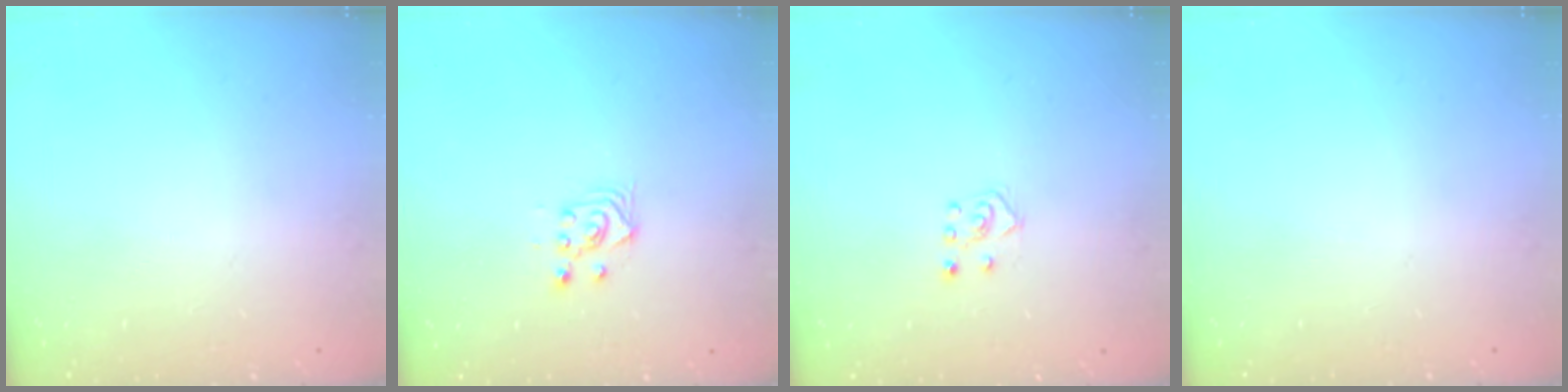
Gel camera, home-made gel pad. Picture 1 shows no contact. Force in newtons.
{"total": 3.6, "press": 3.5, "slide": 0.9}
{"total": 4.1, "press": 4.0, "slide": 0.6}
{"total": 0.0}